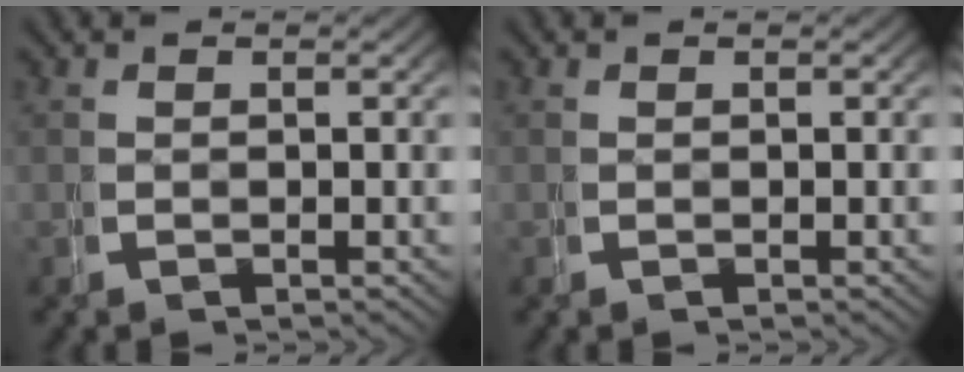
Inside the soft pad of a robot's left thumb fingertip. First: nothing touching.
{"total": 0.0}